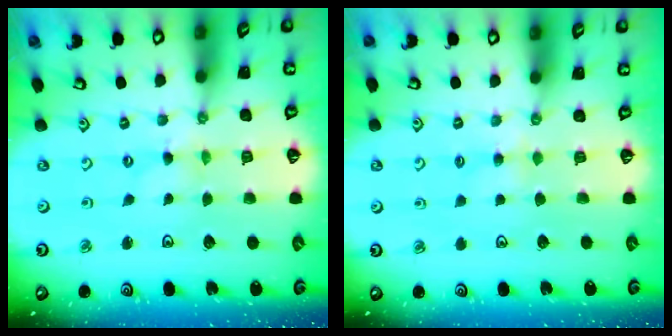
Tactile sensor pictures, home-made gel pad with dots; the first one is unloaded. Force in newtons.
{"total": 2.2, "press": 2.1, "slide": 0.4}